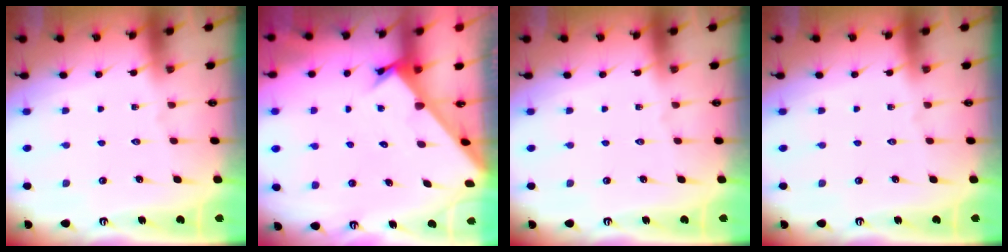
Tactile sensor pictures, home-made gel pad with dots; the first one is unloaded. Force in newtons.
{"total": 2.3, "press": 2.3, "slide": 0.2}
{"total": 0.0}
{"total": 0.0}